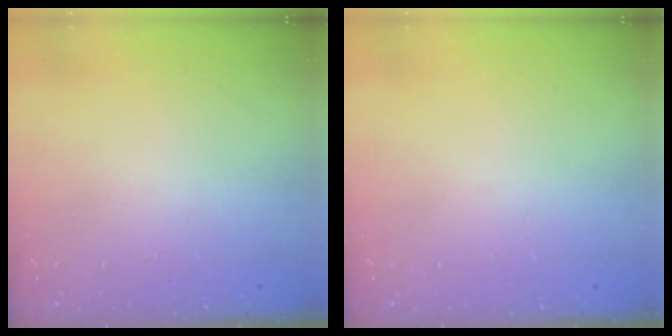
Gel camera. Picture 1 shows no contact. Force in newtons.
{"total": 0.0}